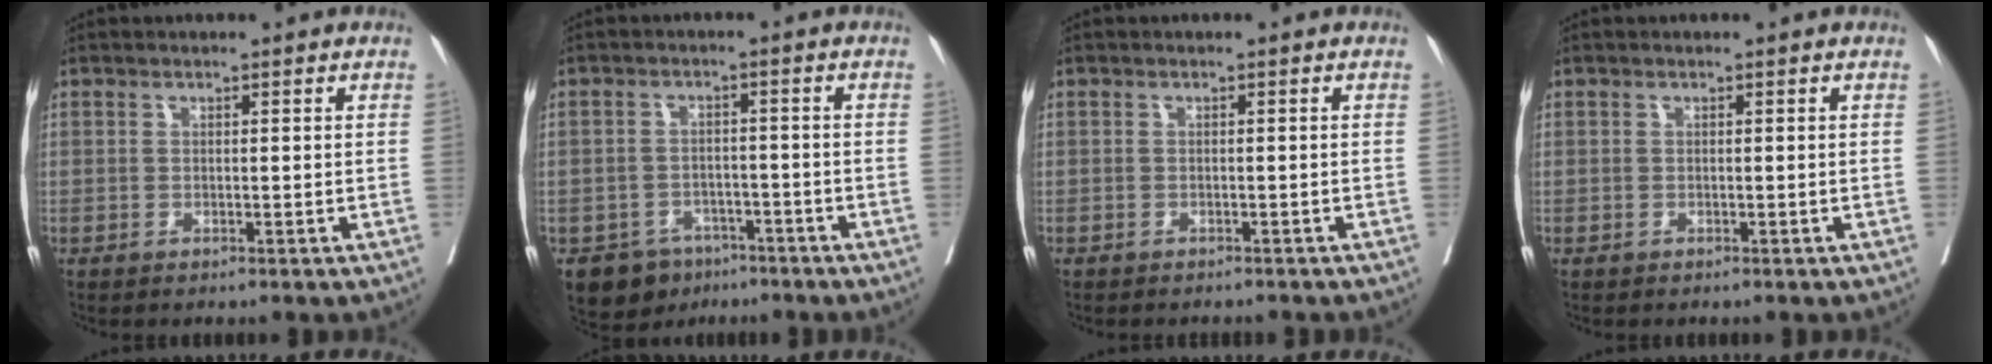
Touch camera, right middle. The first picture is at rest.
{"total": 6.9, "force": [-4.7, 4.7, 1.9], "torque": [-0.027, 0.005, -0.064]}
{"total": 2.9, "force": [-2.7, 1.0, 0.7], "torque": [-0.010, -0.001, -0.033]}
{"total": 0.0}